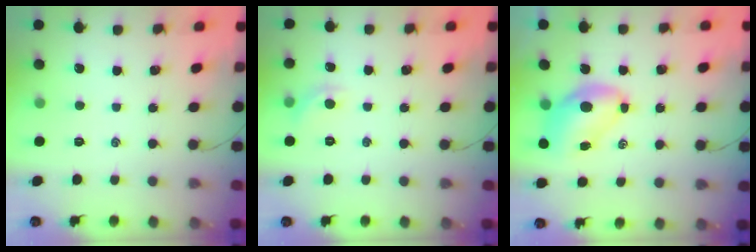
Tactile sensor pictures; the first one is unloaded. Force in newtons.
{"total": 5.5, "press": 5.3, "slide": 1.4}
{"total": 8.1, "press": 8.0, "slide": 1.7}